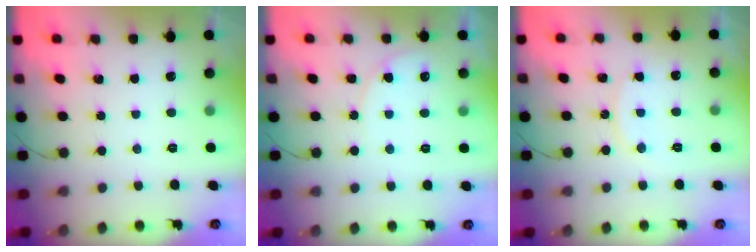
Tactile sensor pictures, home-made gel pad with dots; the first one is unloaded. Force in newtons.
{"total": 5.4, "press": 5.4, "slide": 0.6}
{"total": 6.6, "press": 6.6, "slide": 0.3}